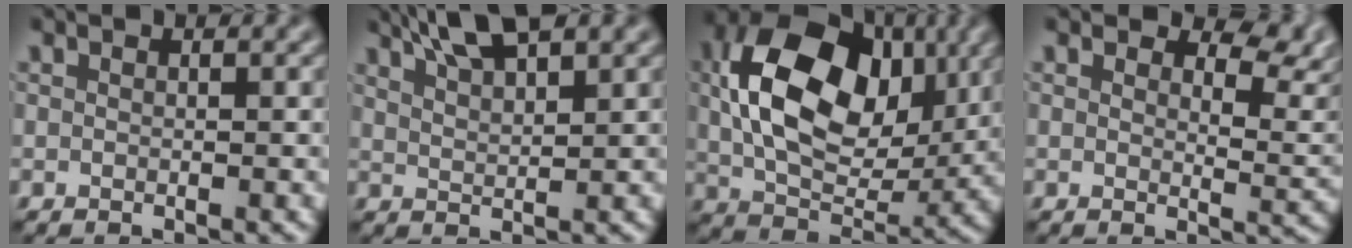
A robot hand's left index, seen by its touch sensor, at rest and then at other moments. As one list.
[{"total": 5.9, "force": [4.2, 1.5, 3.9], "torque": [-0.049, 0.019, 0.056]}, {"total": 13.4, "force": [2.4, 8.5, 10.0], "torque": [-0.179, 0.007, 0.038]}, {"total": 4.3, "force": [2.7, 2.0, 2.8], "torque": [-0.034, -0.004, 0.036]}]